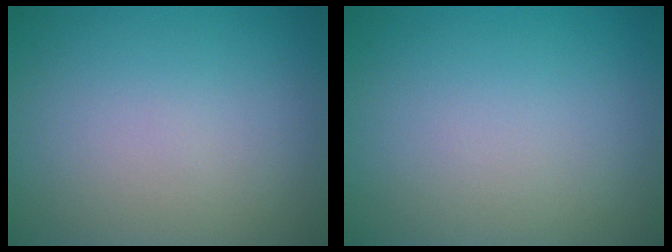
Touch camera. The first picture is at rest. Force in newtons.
{"total": 0.0}